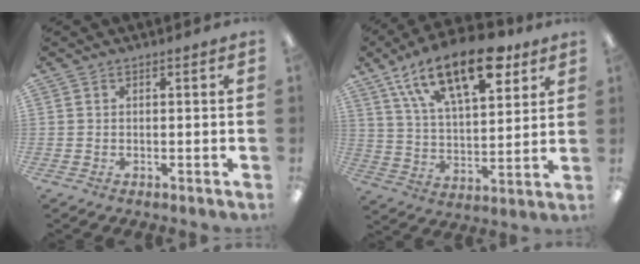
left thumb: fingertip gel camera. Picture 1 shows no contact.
{"total": 21.2, "force": [12.8, 9.5, 14.0], "torque": [-0.231, -0.048, 0.218]}